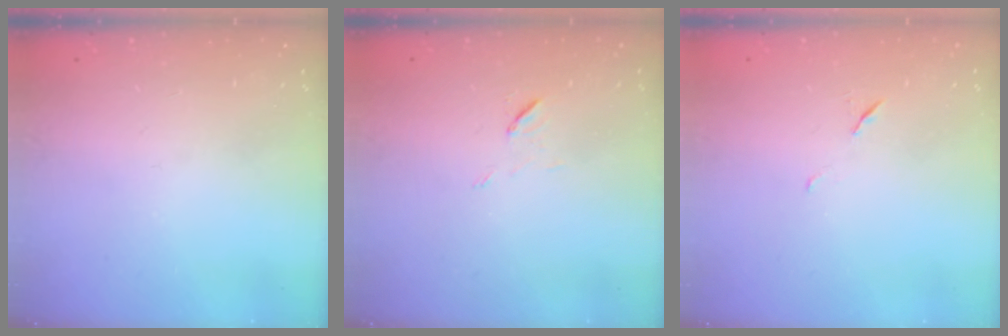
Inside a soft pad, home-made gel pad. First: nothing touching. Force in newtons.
{"total": 6.6, "press": 6.3, "slide": 2.0}
{"total": 3.8, "press": 3.4, "slide": 1.7}